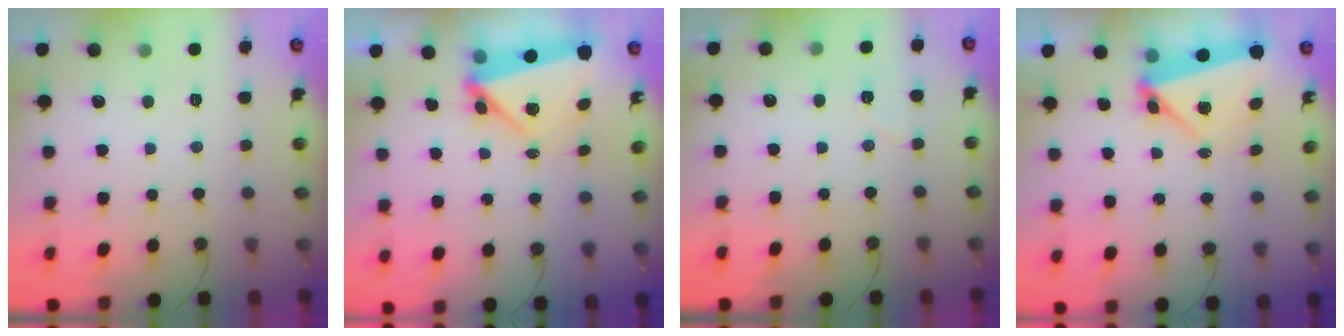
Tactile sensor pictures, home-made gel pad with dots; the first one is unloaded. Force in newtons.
{"total": 5.8, "press": 4.9, "slide": 3.1}
{"total": 4.8, "press": 4.5, "slide": 1.6}
{"total": 6.1, "press": 5.2, "slide": 3.2}